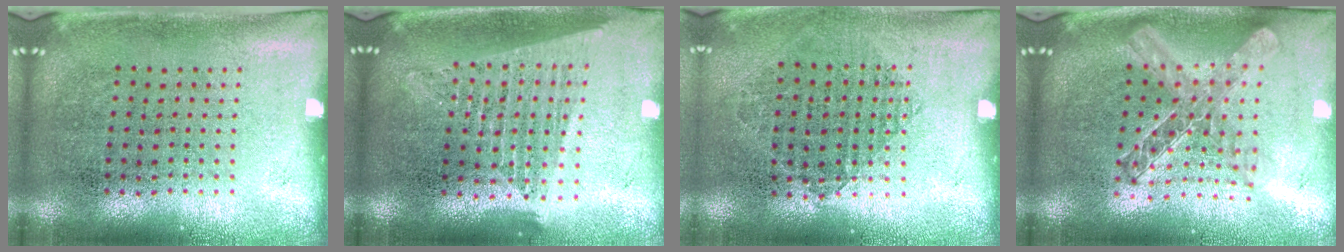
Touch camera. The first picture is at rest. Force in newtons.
{"total": 1.8, "press": 1.6, "slide": 0.8}
{"total": 0.9, "press": 0.9, "slide": 0.3}
{"total": 2.0, "press": 1.7, "slide": 1.1}